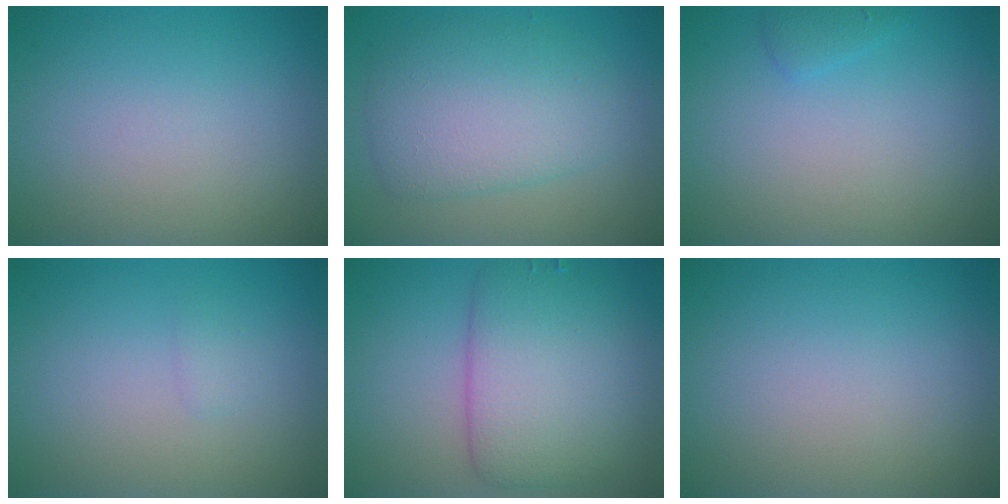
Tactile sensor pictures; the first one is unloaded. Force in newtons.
{"total": 5.5, "press": 5.5, "slide": 0.1}
{"total": 1.0, "press": 1.0, "slide": 0.1}
{"total": 0.7, "press": 0.7, "slide": 0.1}
{"total": 7.0, "press": 7.0, "slide": 0.2}
{"total": 0.0}